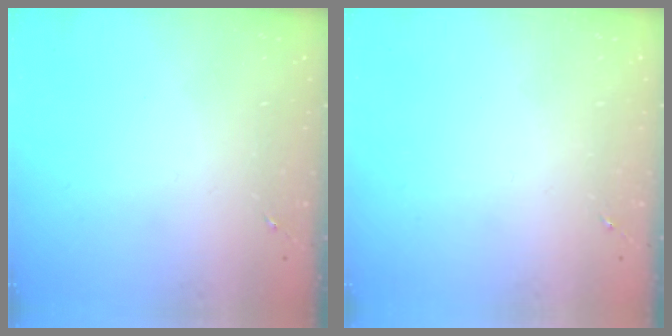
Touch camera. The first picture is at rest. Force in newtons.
{"total": 0.0}